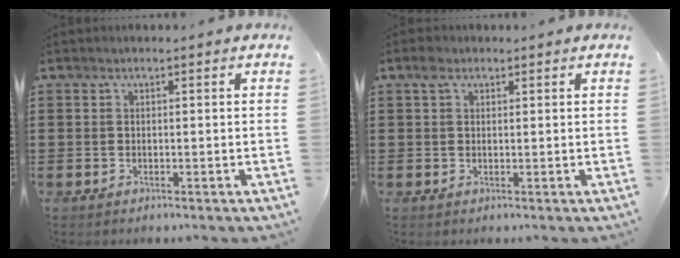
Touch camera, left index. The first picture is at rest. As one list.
[{"total": 1.7, "force": [0.9, 1.1, 0.9], "torque": [-0.021, 0.007, 0.017]}]